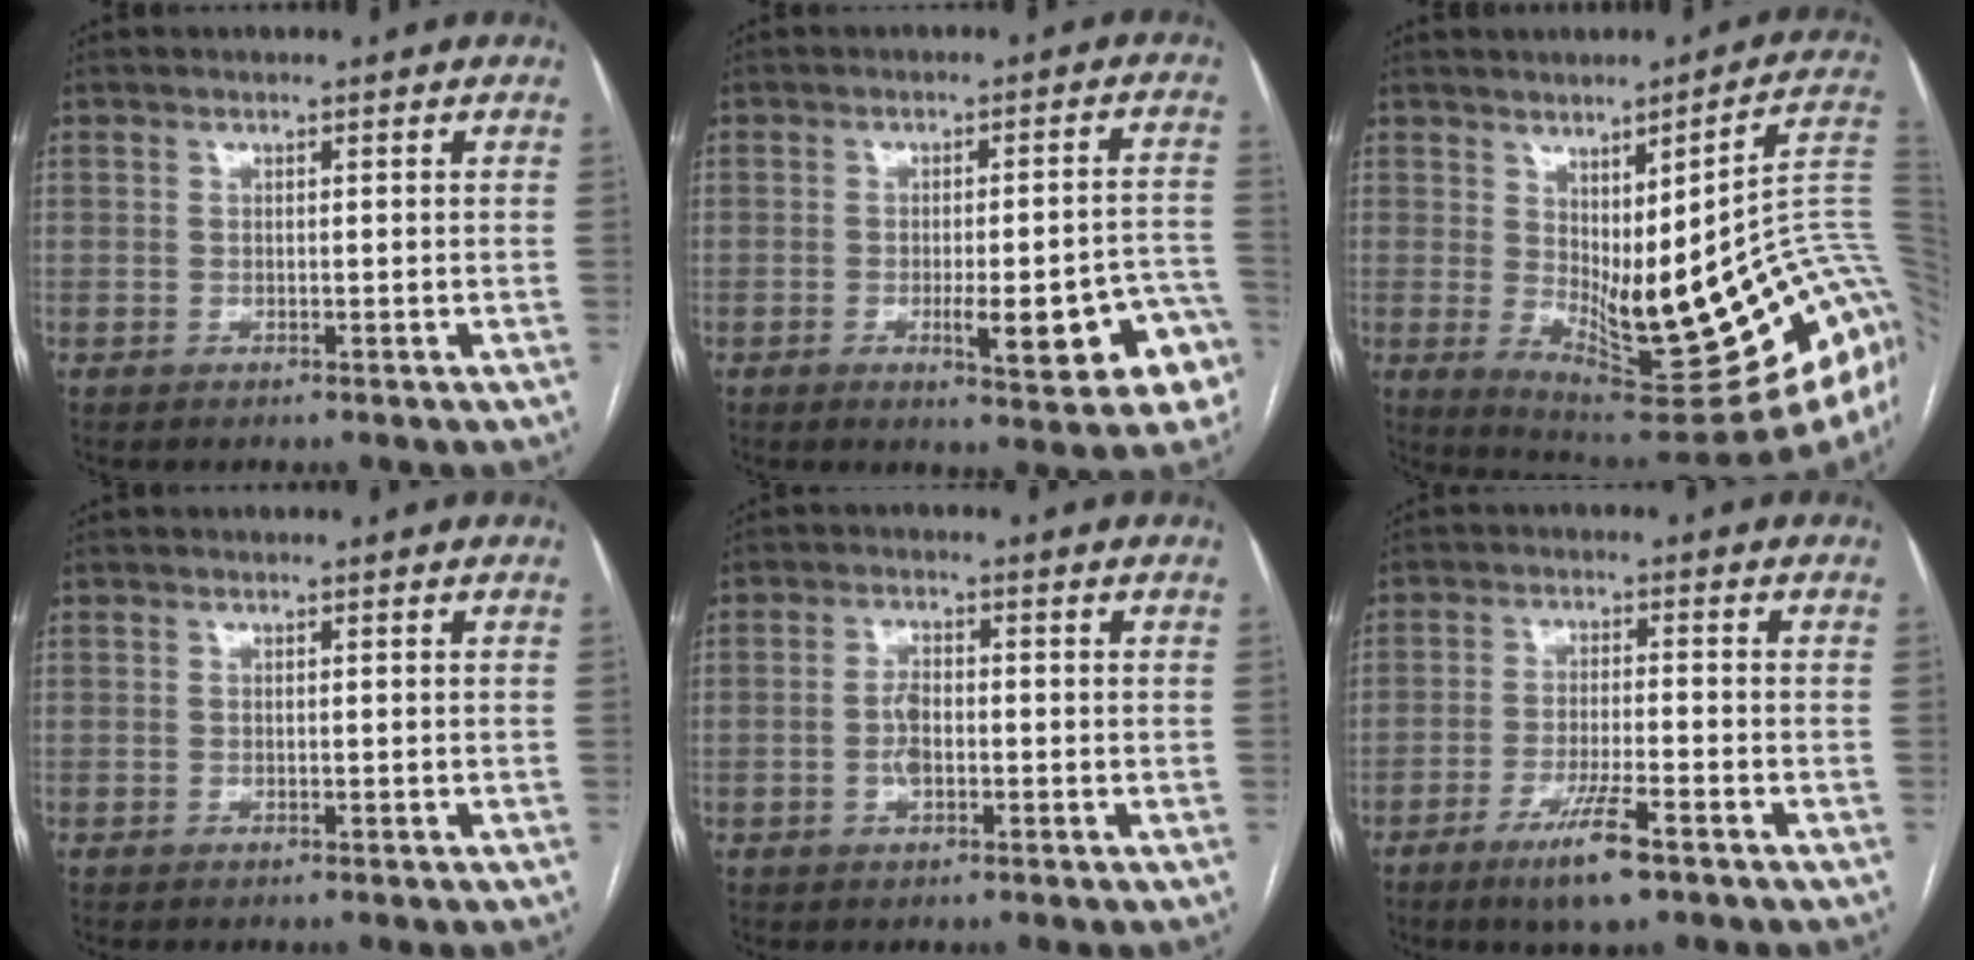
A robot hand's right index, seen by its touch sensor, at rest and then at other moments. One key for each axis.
{"total": 11.6, "fx": -4.7, "fy": 2.1, "fz": 10.4, "tx": -0.102, "ty": 0.020, "tz": -0.049}
{"total": 27.7, "fx": -1.1, "fy": 5.3, "fz": 27.2, "tx": -0.257, "ty": -0.007, "tz": 0.000}
{"total": 0.0}
{"total": 3.1, "fx": -0.7, "fy": 1.4, "fz": 2.7, "tx": -0.057, "ty": 0.005, "tz": -0.011}
{"total": 7.4, "fx": -4.5, "fy": 0.7, "fz": 5.8, "tx": -0.108, "ty": -0.013, "tz": -0.074}